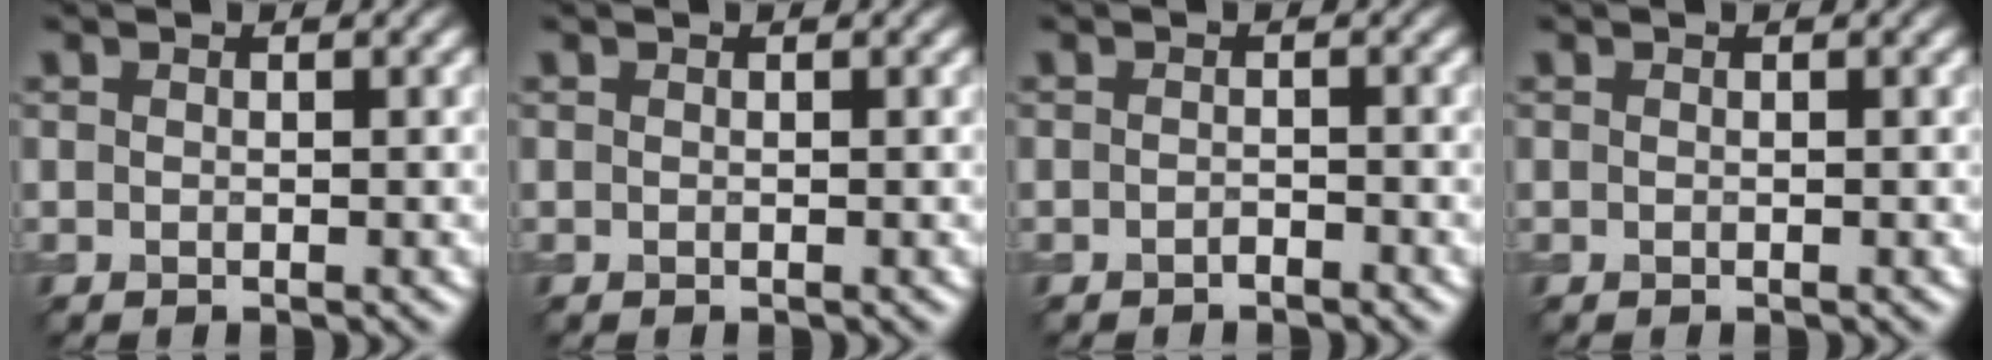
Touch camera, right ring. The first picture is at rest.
{"total": 0.0}
{"total": 0.7, "force": [-0.6, 0.2, 0.3], "torque": [-0.006, 0.001, -0.011]}
{"total": 0.0}